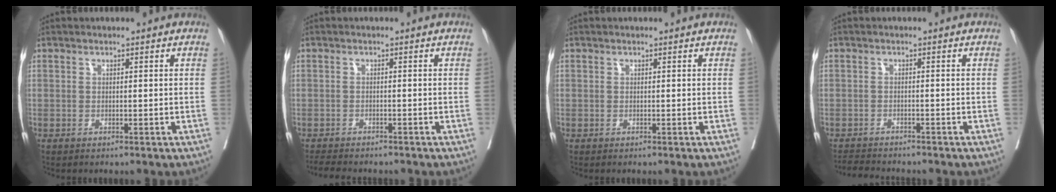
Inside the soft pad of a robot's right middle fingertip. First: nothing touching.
{"total": 5.5, "force": [-4.9, 1.1, 2.2], "torque": [-0.034, -0.012, -0.074]}
{"total": 0.0}
{"total": 4.6, "force": [-4.4, 0.3, 1.1], "torque": [-0.014, -0.016, -0.072]}